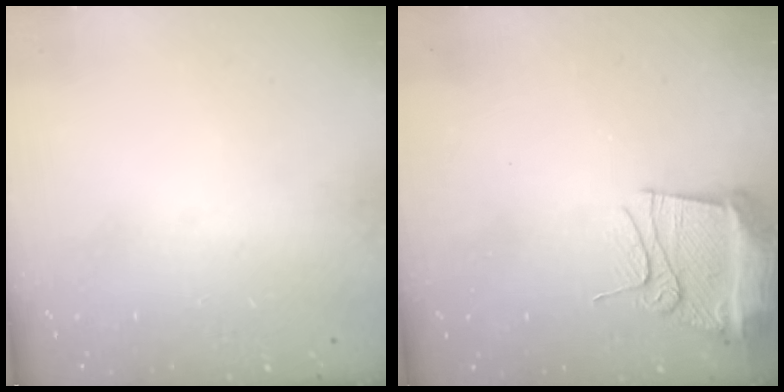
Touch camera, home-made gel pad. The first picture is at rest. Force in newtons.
{"total": 12.1, "press": 12.0, "slide": 1.4}